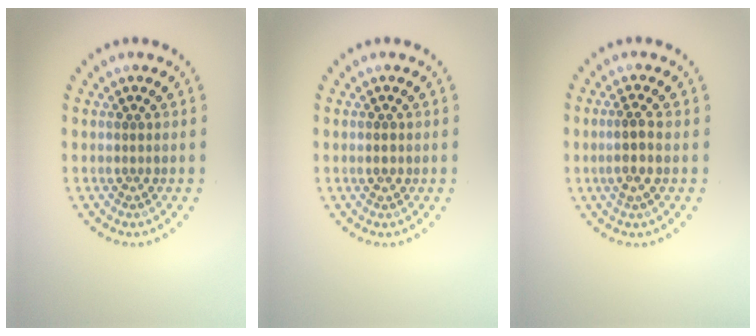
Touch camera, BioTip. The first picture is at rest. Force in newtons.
{"total": 1.1, "press": 1.1, "slide": 0.1}
{"total": 1.7, "press": 1.5, "slide": 0.8}